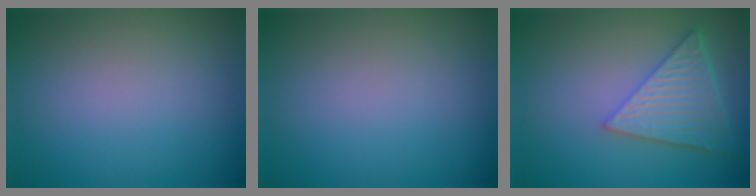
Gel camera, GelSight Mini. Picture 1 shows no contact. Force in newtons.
{"total": 0.0}
{"total": 6.1, "press": 4.5, "slide": 4.0}